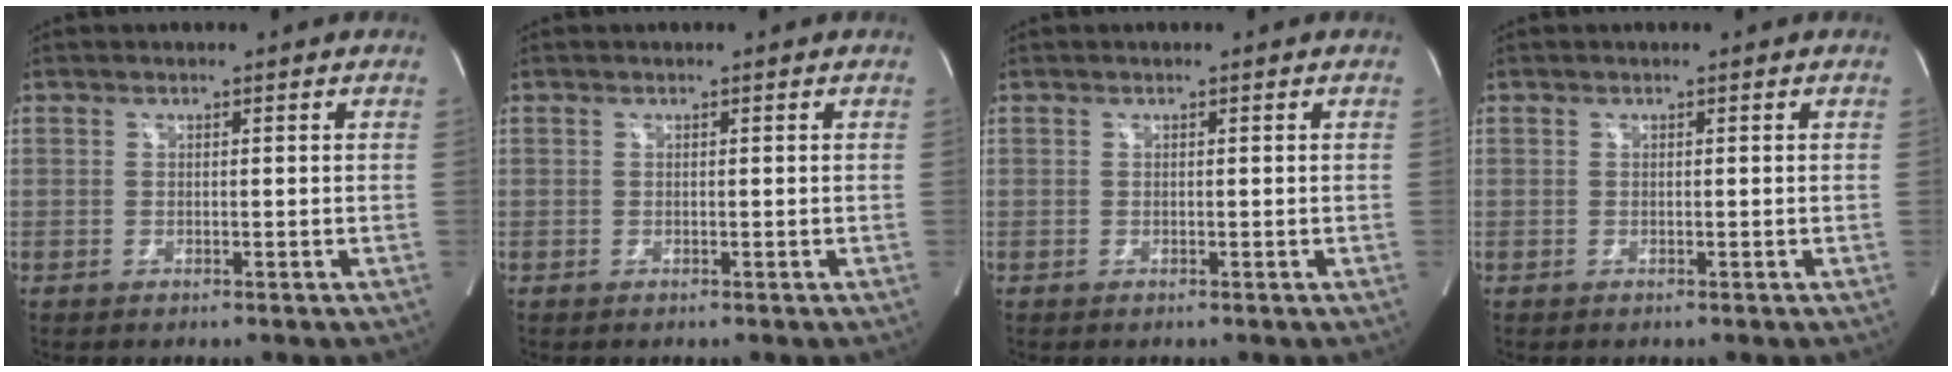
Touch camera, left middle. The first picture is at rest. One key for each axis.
{"total": 0.0}
{"total": 0.0}
{"total": 0.0}